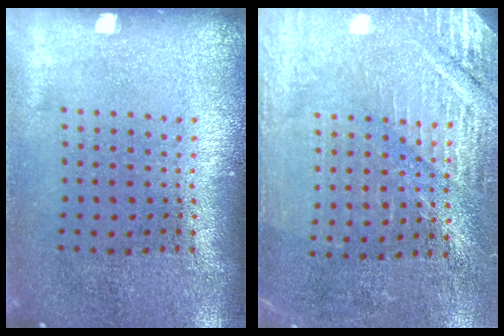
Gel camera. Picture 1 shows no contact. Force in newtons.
{"total": 2.9, "press": 2.9, "slide": 0.3}